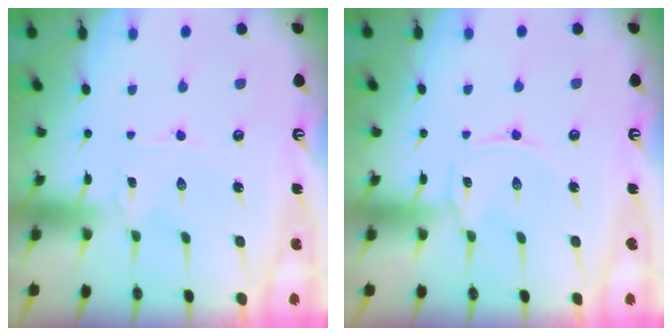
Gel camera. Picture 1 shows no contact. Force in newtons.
{"total": 1.6, "press": 1.5, "slide": 0.6}